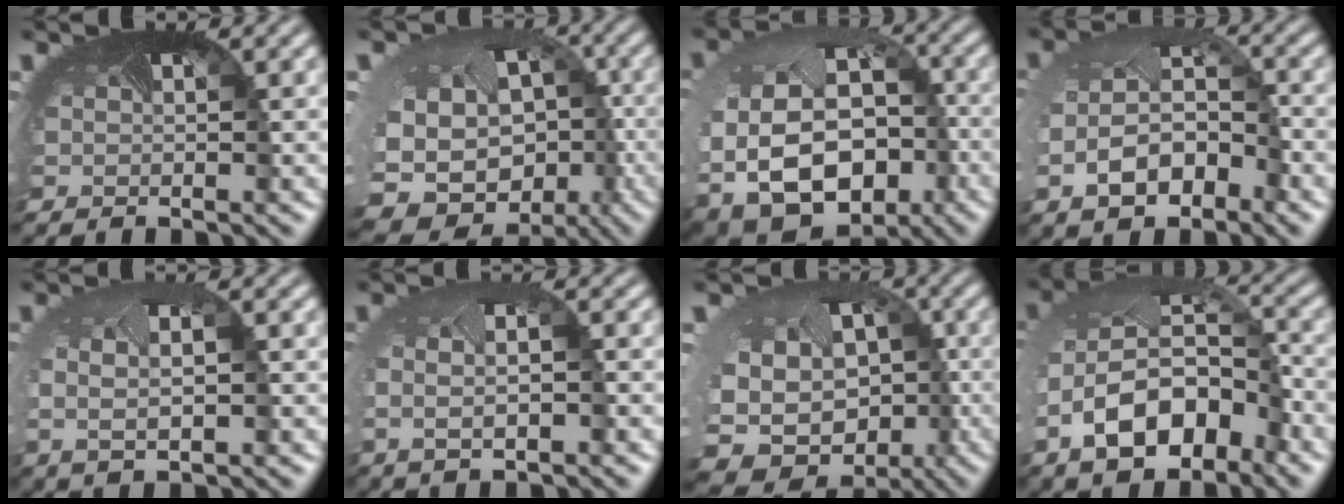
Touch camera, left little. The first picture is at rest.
{"total": 17.8, "force": [-5.9, 13.6, 9.8], "torque": [-0.187, -0.069, -0.066]}
{"total": 15.6, "force": [-4.9, 11.7, 9.2], "torque": [-0.193, -0.041, -0.063]}
{"total": 5.3, "force": [-2.2, 3.1, 3.8], "torque": [-0.087, -0.010, -0.046]}
{"total": 2.6, "force": [-0.1, 1.3, 2.2], "torque": [-0.056, -0.006, 0.009]}
{"total": 3.4, "force": [-0.4, 1.7, 2.9], "torque": [-0.066, -0.004, 0.005]}
{"total": 16.6, "force": [-4.3, 12.8, 9.6], "torque": [-0.182, -0.044, -0.048]}
{"total": 9.3, "force": [-3.7, 5.2, 6.7], "torque": [-0.152, -0.018, -0.065]}